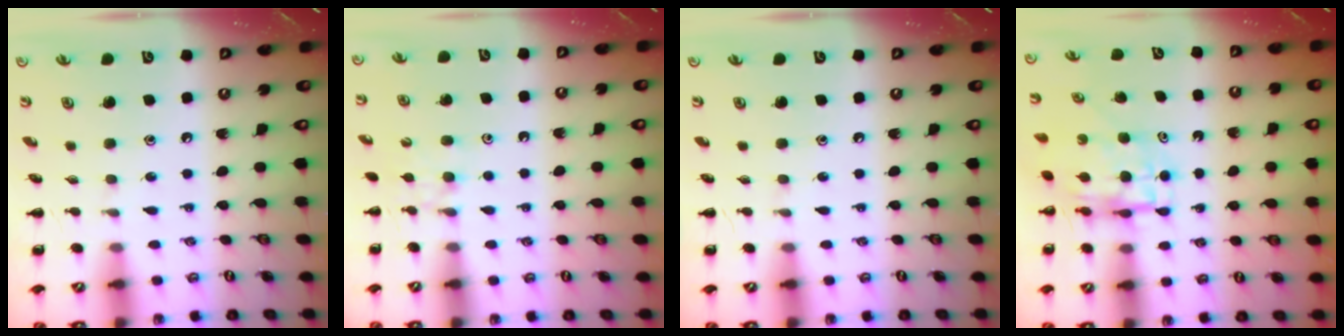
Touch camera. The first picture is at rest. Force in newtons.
{"total": 5.0, "press": 4.8, "slide": 1.4}
{"total": 0.0}
{"total": 4.8, "press": 4.8, "slide": 0.5}